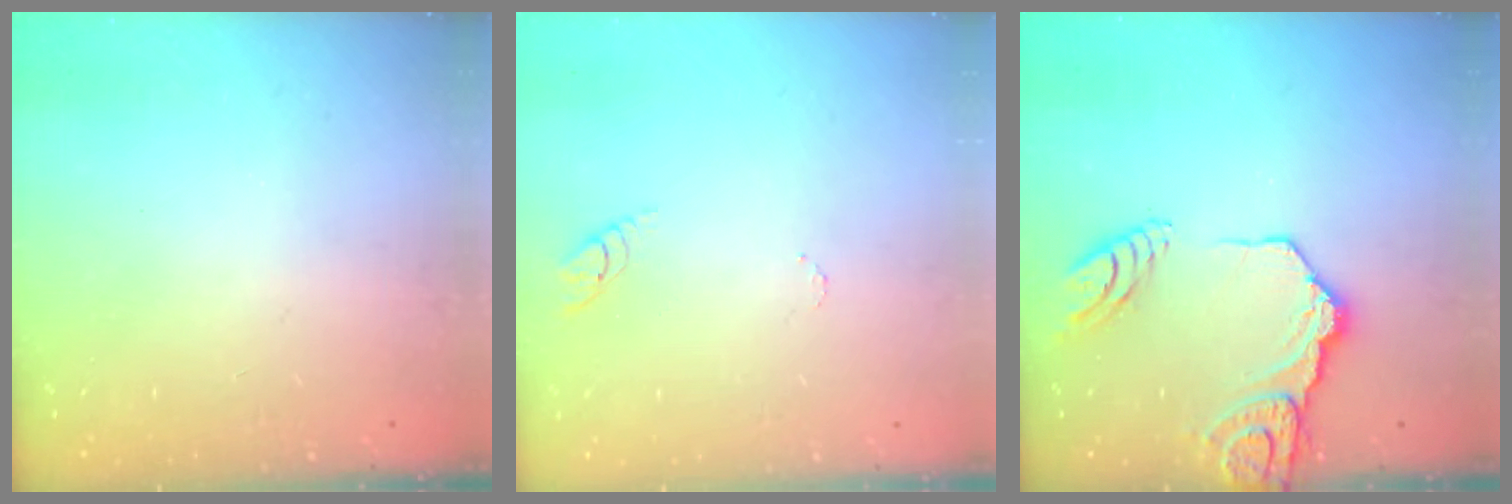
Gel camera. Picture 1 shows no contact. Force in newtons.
{"total": 3.3, "press": 3.3, "slide": 0.3}
{"total": 16.8, "press": 16.8, "slide": 1.3}